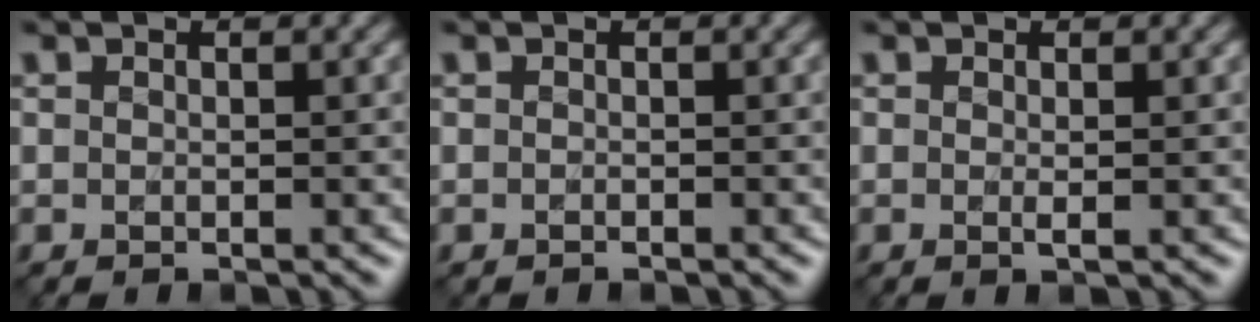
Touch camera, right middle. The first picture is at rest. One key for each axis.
{"total": 0.0}
{"total": 0.6, "fx": 0.1, "fy": 0.0, "fz": 0.6, "tx": -0.012, "ty": -0.001, "tz": 0.000}